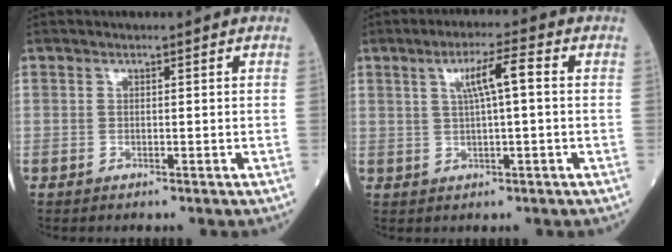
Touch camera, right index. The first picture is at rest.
{"total": 5.3, "force": [1.2, 0.2, 5.1], "torque": [-0.093, 0.011, 0.023]}